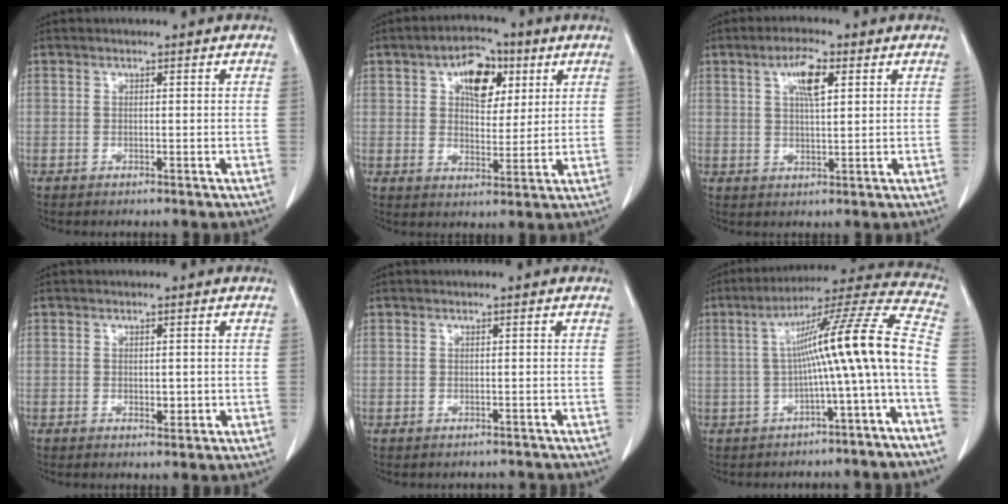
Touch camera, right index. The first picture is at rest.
{"total": 8.8, "force": [3.7, 5.0, 6.1], "torque": [-0.096, 0.021, 0.061]}
{"total": 5.4, "force": [2.2, 1.2, 4.8], "torque": [-0.089, 0.004, 0.038]}
{"total": 1.7, "force": [-0.3, 1.0, 1.3], "torque": [-0.017, -0.001, 0.000]}
{"total": 2.1, "force": [-1.7, 1.1, -0.1], "torque": [0.002, 0.008, -0.025]}
{"total": 14.6, "force": [-2.2, -1.1, 14.4], "torque": [-0.200, 0.038, -0.038]}